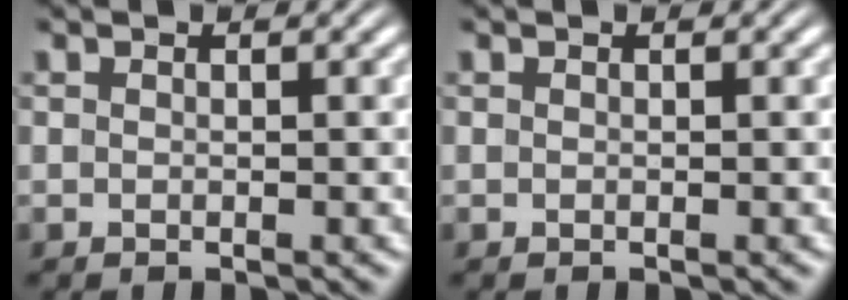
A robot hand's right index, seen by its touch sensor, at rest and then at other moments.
{"total": 0.0}